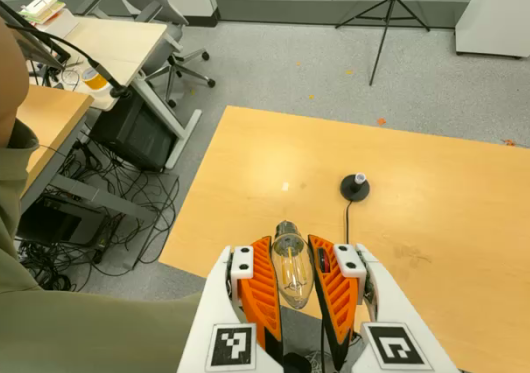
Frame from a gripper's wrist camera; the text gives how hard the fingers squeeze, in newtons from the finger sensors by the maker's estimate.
{"total": 19.8, "left": 21.5, "right": 18.2}